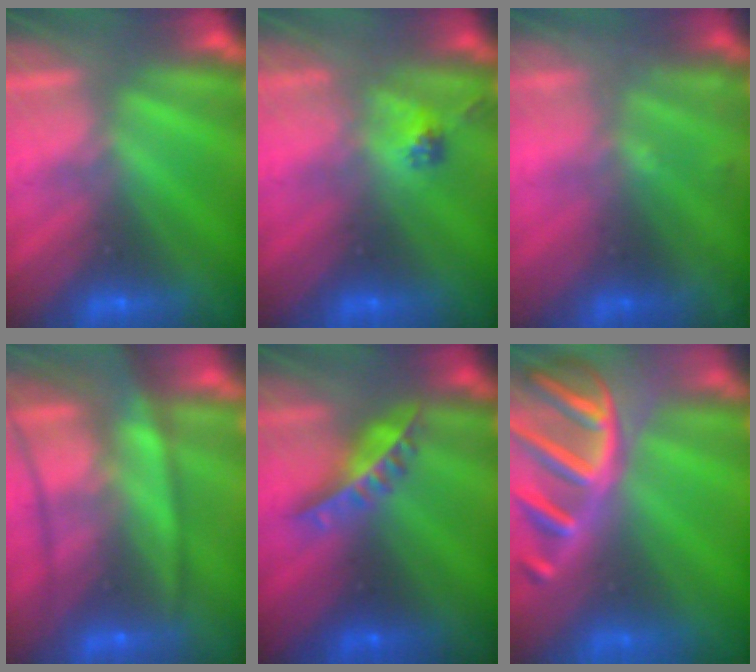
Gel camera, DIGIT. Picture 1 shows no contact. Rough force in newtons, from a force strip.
{"total": 2.3}
{"total": 1.8}
{"total": 7.6}
{"total": 7.9}
{"total": 8.2}